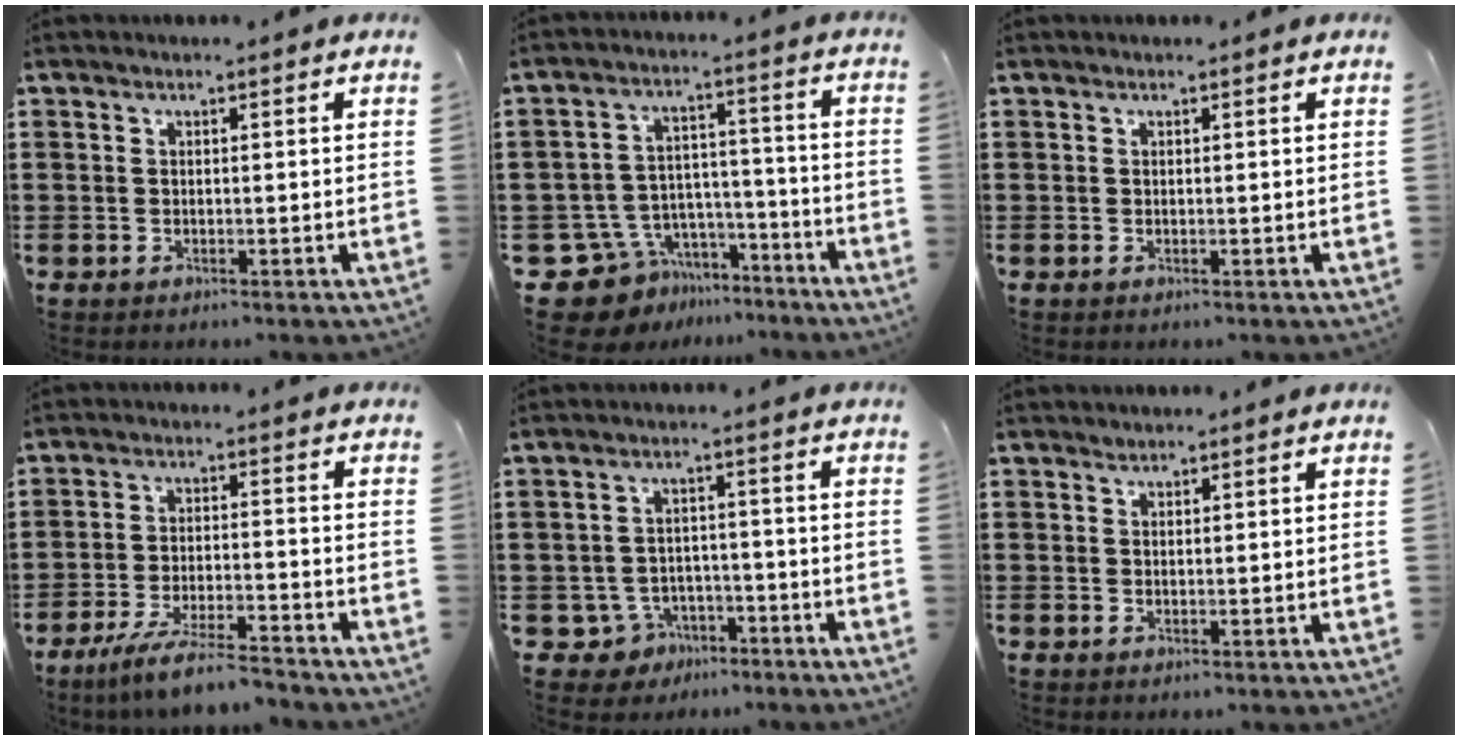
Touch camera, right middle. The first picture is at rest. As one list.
[{"total": 9.3, "force": [-8.2, 4.3, 1.2], "torque": [-0.055, 0.013, -0.162]}, {"total": 0.0}, {"total": 6.4, "force": [-5.7, 0.1, 3.0], "torque": [-0.067, -0.012, -0.110]}, {"total": 4.3, "force": [-3.1, 2.7, 0.9], "torque": [-0.039, 0.007, -0.066]}, {"total": 0.6, "force": [0.6, 0.2, -0.1], "torque": [0.000, -0.002, 0.012]}]